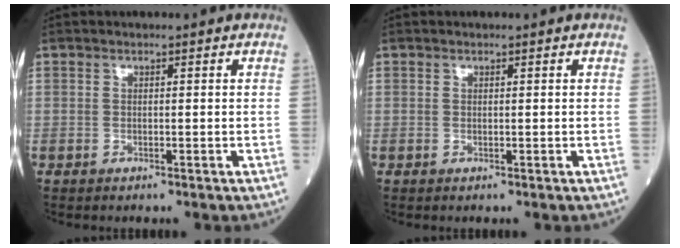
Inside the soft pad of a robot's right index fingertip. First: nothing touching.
{"total": 0.0}